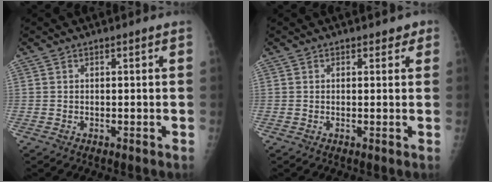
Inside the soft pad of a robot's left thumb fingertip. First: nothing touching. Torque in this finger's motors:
{"motor_torque": [-0.30, 0.21, 0.00, -0.08, 0.03]}